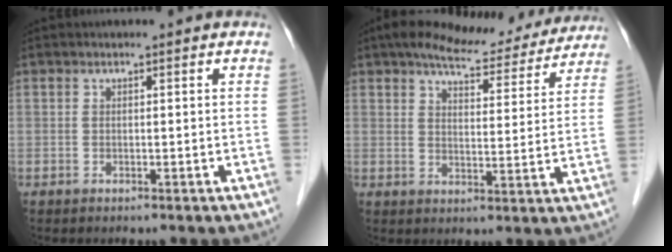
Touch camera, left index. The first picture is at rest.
{"total": 15.1, "force": [13.3, 4.1, 5.9], "torque": [-0.071, 0.009, 0.169]}